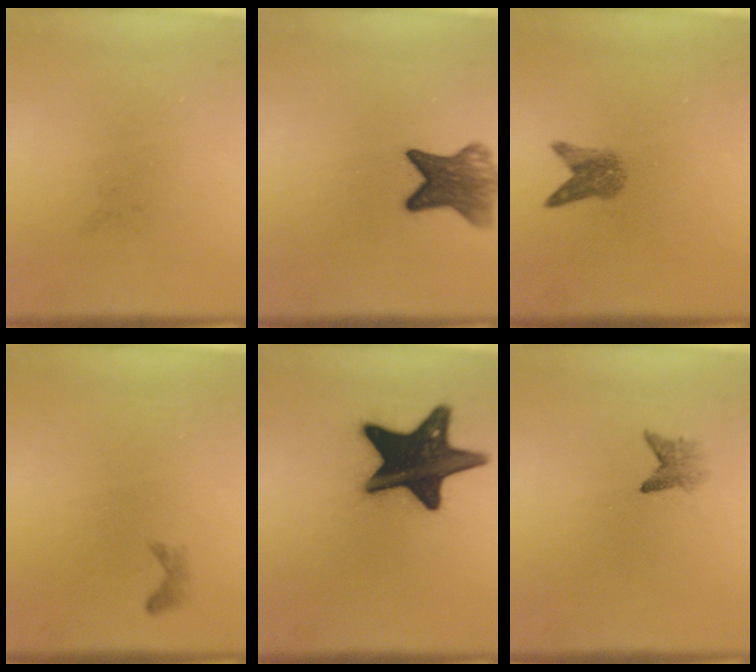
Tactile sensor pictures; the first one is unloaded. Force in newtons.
{"total": 7.3}
{"total": 2.9}
{"total": 0.6}
{"total": 19.1}
{"total": 1.8}